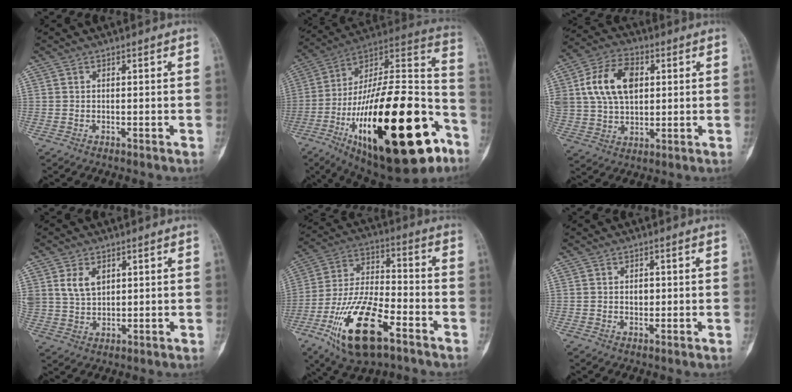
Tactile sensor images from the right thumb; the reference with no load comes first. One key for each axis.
{"total": 41.8, "fx": -16.7, "fy": 16.0, "fz": 34.8, "tx": -0.528, "ty": 0.058, "tz": -0.258}
{"total": 14.0, "fx": 3.5, "fy": 9.2, "fz": 10.0, "tx": -0.170, "ty": 0.007, "tz": 0.065}
{"total": 5.6, "fx": 2.4, "fy": 3.7, "fz": 3.5, "tx": -0.054, "ty": -0.011, "tz": 0.053}
{"total": 19.0, "fx": -9.4, "fy": 8.0, "fz": 14.5, "tx": -0.273, "ty": 0.048, "tz": -0.166}
{"total": 1.8, "fx": 0.2, "fy": 1.3, "fz": 1.2, "tx": -0.011, "ty": 0.001, "tz": 0.003}